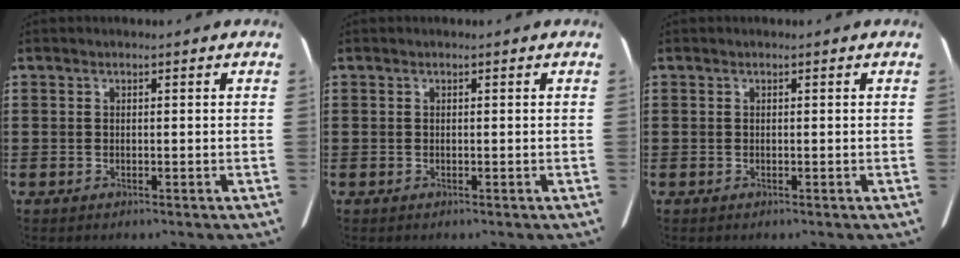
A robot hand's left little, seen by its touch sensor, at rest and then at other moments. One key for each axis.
{"total": 0.0}
{"total": 0.0}